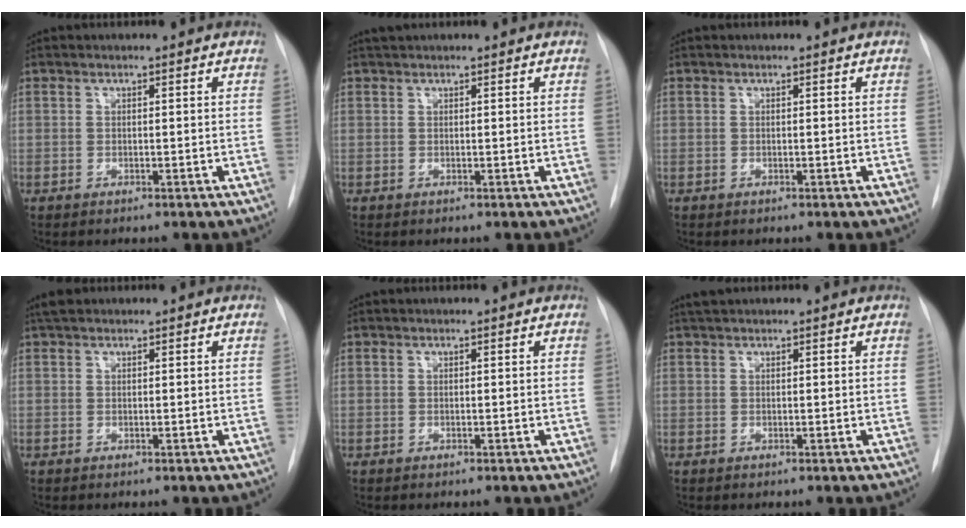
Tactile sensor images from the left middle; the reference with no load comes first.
{"total": 1.1, "force": [1.0, 0.1, 0.3], "torque": [-0.012, 0.017, 0.022]}
{"total": 0.0}
{"total": 1.9, "force": [1.5, 0.8, 0.7], "torque": [-0.015, 0.017, 0.027]}
{"total": 0.0}
{"total": 1.2, "force": [1.1, 0.2, 0.4], "torque": [-0.014, 0.015, 0.024]}